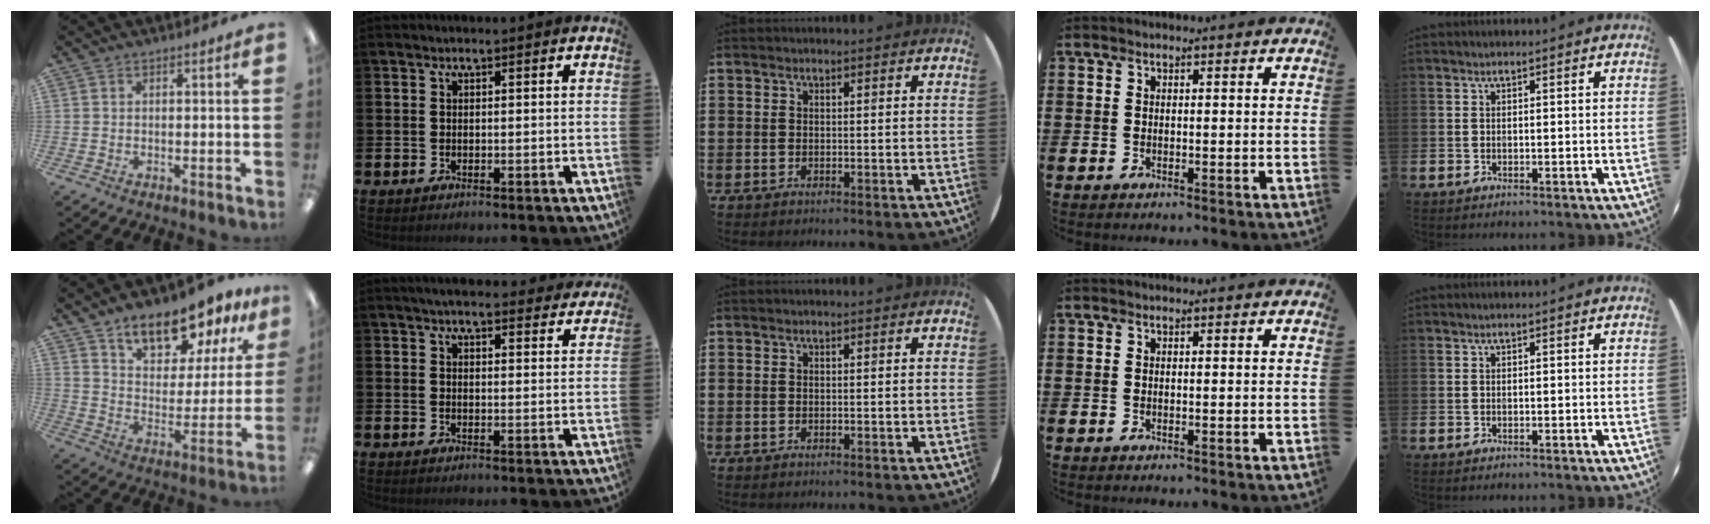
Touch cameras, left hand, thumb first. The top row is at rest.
{"thumb": {"total": 13.8, "force": [11.1, 5.7, 6.0], "torque": [-0.087, -0.071, 0.195]}, "index": {"total": 4.4, "force": [4.2, 0.6, 1.1], "torque": [-0.019, -0.019, 0.074]}}